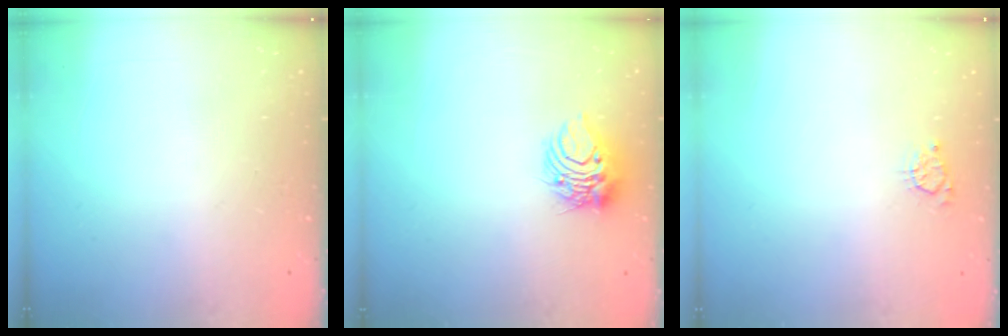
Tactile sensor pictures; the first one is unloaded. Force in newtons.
{"total": 8.2, "press": 8.2, "slide": 0.3}
{"total": 3.1, "press": 3.0, "slide": 0.5}